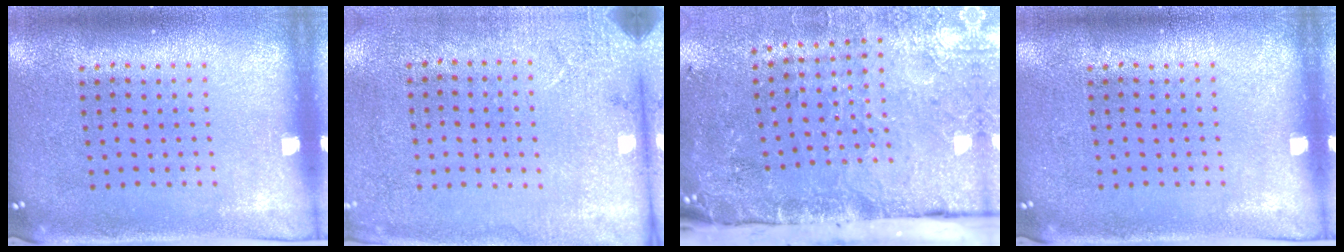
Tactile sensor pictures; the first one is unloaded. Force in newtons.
{"total": 2.7, "press": 2.2, "slide": 1.6}
{"total": 5.1, "press": 3.7, "slide": 3.6}
{"total": 0.0}